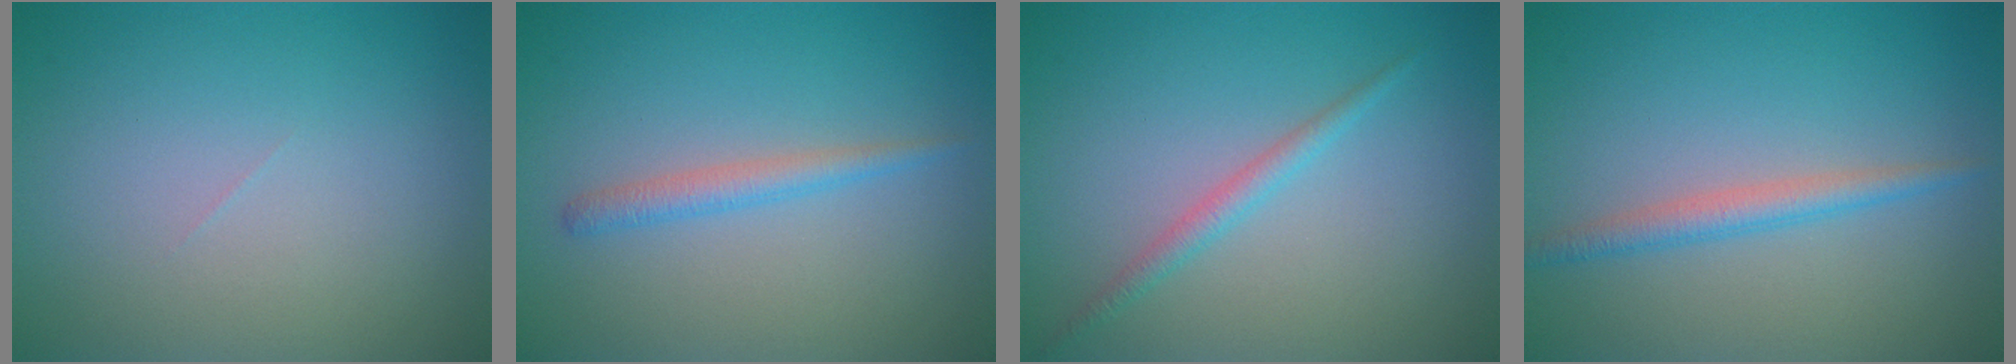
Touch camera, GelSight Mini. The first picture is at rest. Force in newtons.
{"total": 1.7, "press": 1.7, "slide": 0.0}
{"total": 1.6, "press": 1.6, "slide": 0.1}
{"total": 2.1, "press": 2.1, "slide": 0.0}